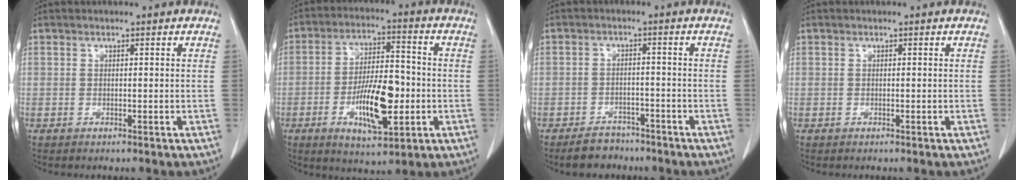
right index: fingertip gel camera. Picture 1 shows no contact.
{"total": 12.0, "force": [-3.0, 3.9, 10.9], "torque": [-0.196, 0.001, -0.047]}
{"total": 4.6, "force": [-3.7, 2.5, 0.9], "torque": [-0.018, 0.005, -0.058]}
{"total": 0.0}